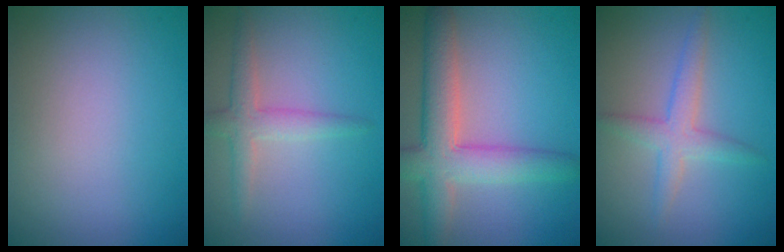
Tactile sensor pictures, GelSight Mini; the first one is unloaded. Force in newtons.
{"total": 2.6, "press": 2.6, "slide": 0.0}
{"total": 6.3, "press": 6.3, "slide": 0.3}
{"total": 2.7, "press": 2.7, "slide": 0.1}